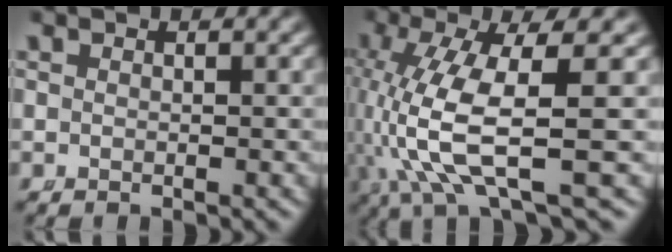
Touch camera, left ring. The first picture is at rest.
{"total": 7.4, "force": [-0.6, 2.2, 7.0], "torque": [-0.155, -0.026, 0.007]}